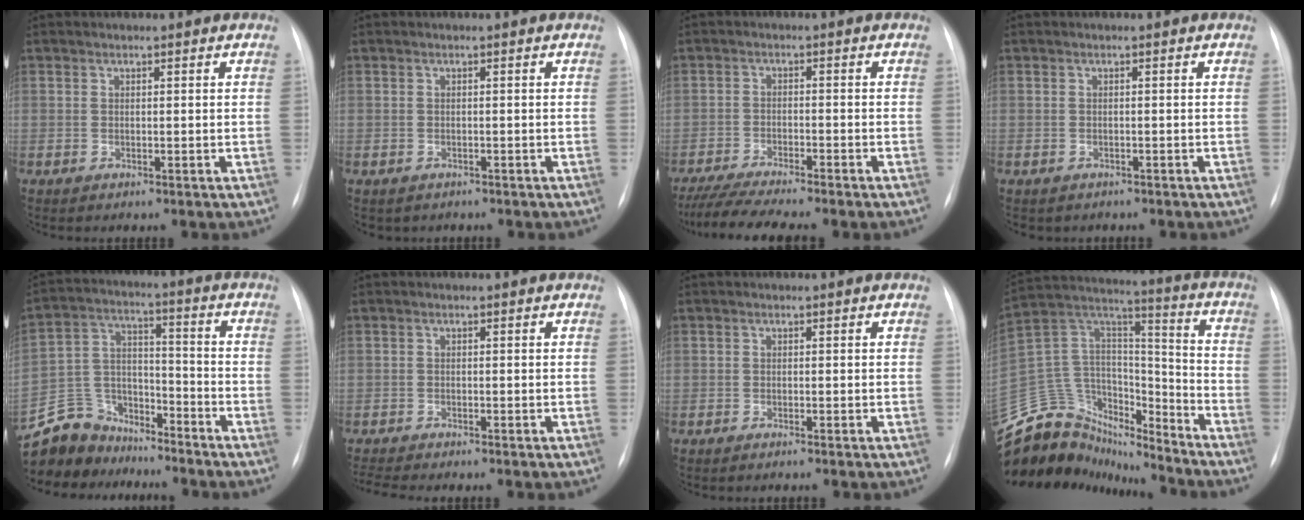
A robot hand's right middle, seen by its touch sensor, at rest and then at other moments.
{"total": 1.5, "force": [-1.2, 0.9, 0.1], "torque": [-0.011, -0.001, -0.013]}
{"total": 8.7, "force": [-7.5, -0.5, 4.3], "torque": [-0.075, -0.024, -0.122]}
{"total": 1.6, "force": [-1.4, 0.9, 0.1], "torque": [-0.012, -0.002, -0.016]}
{"total": 12.2, "force": [-10.8, 5.4, 1.0], "torque": [-0.034, 0.042, -0.199]}
{"total": 2.8, "force": [-2.6, -0.5, 0.9], "torque": [-0.024, -0.012, -0.043]}
{"total": 0.5, "force": [-0.4, -0.2, 0.3], "torque": [-0.009, -0.003, -0.007]}
{"total": 24.1, "force": [-21.9, 7.8, 6.3], "torque": [-0.163, 0.046, -0.362]}